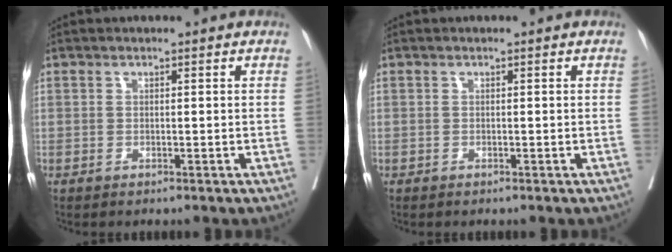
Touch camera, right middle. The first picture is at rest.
{"total": 0.0}